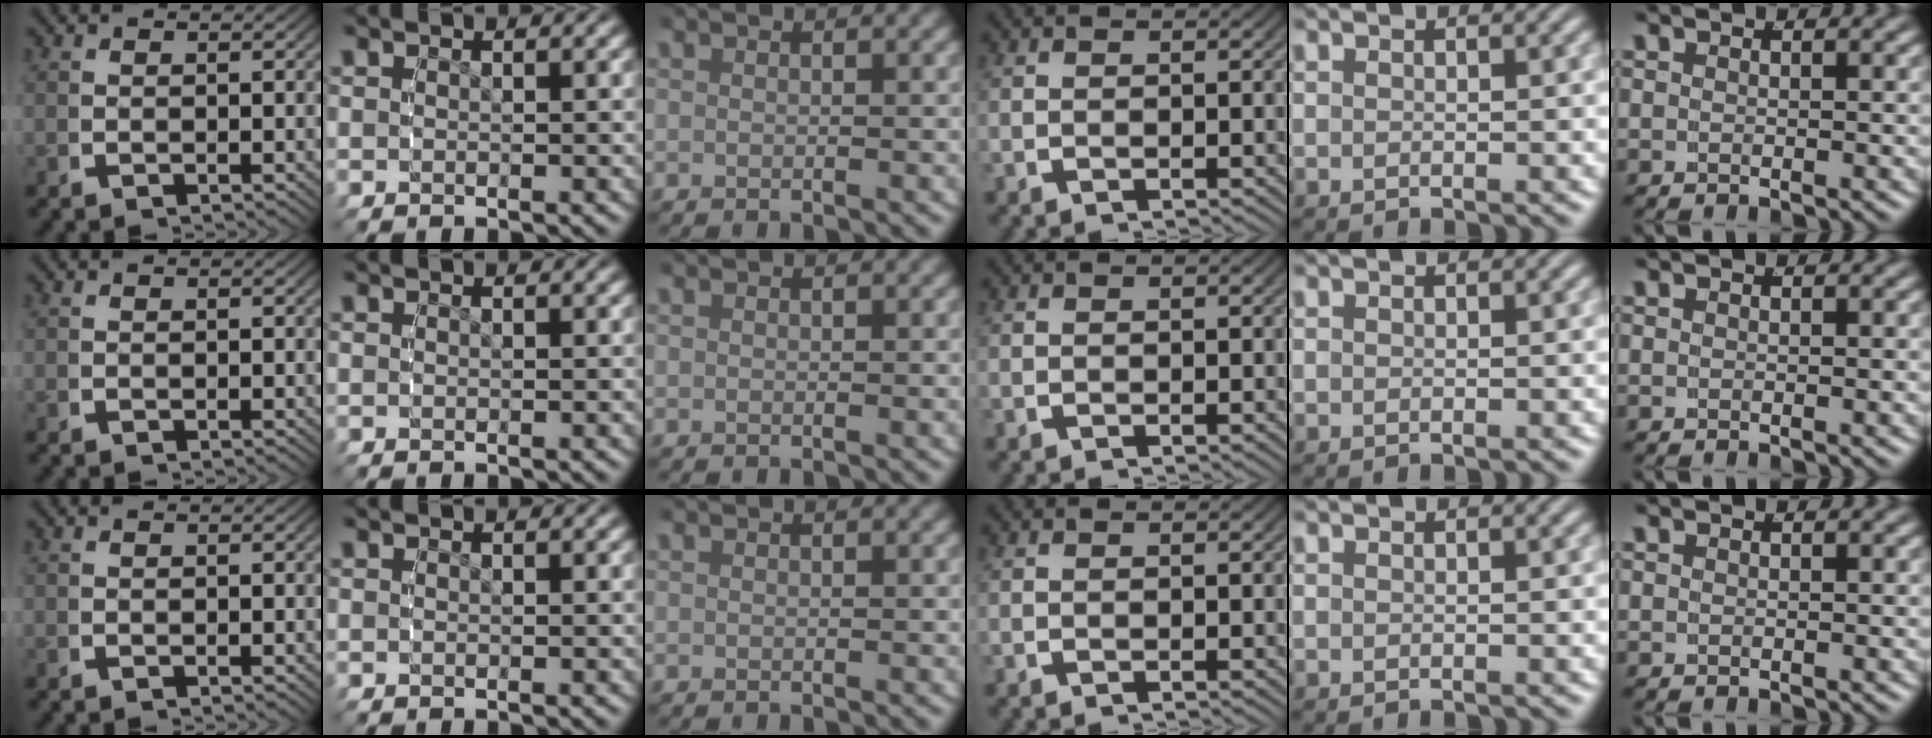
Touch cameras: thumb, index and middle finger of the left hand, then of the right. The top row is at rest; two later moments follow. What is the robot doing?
{"motion": "reach", "object": "jewelry box"}